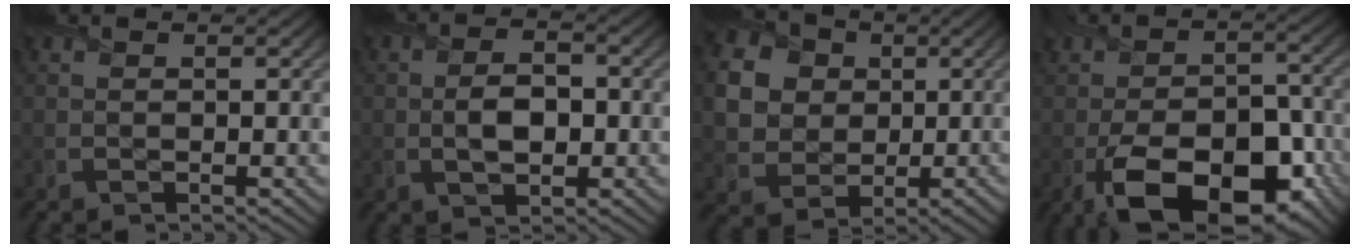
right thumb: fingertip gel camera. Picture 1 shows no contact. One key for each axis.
{"total": 4.4, "fx": -0.5, "fy": 2.5, "fz": 3.6, "tx": -0.072, "ty": -0.001, "tz": -0.009}
{"total": 11.5, "fx": 2.0, "fy": 10.1, "fz": 5.1, "tx": -0.179, "ty": 0.010, "tz": 0.032}
{"total": 15.8, "fx": -7.4, "fy": 8.5, "fz": 11.1, "tx": -0.179, "ty": -0.024, "tz": -0.114}